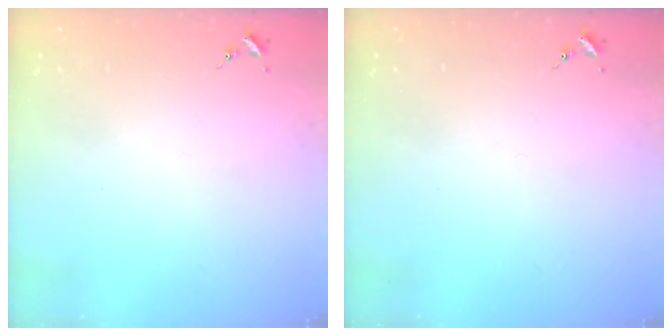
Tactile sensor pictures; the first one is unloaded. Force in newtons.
{"total": 0.0}